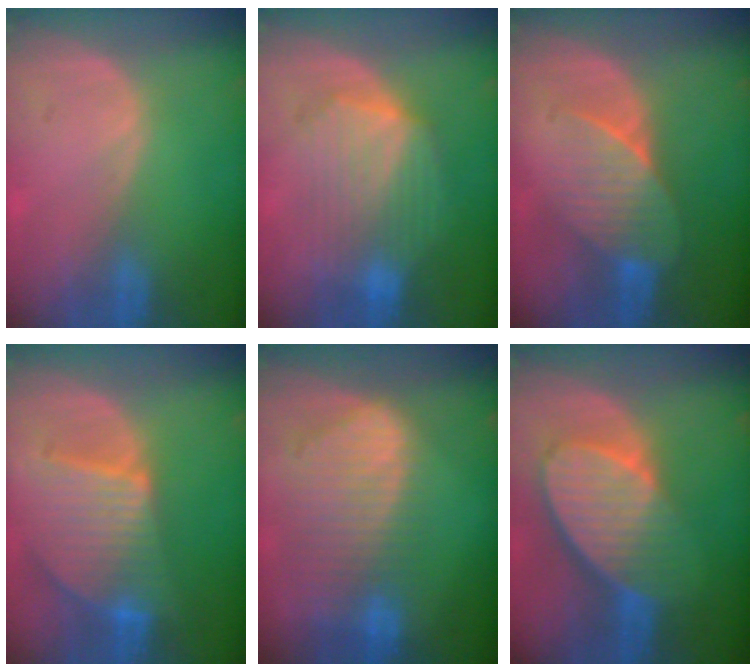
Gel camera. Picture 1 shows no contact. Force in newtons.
{"total": 8.5, "press": 8.5, "slide": 0.3}
{"total": 7.4, "press": 6.9, "slide": 2.5}
{"total": 9.5, "press": 8.3, "slide": 4.6}
{"total": 10.4, "press": 8.9, "slide": 5.4}
{"total": 10.0, "press": 8.7, "slide": 4.8}